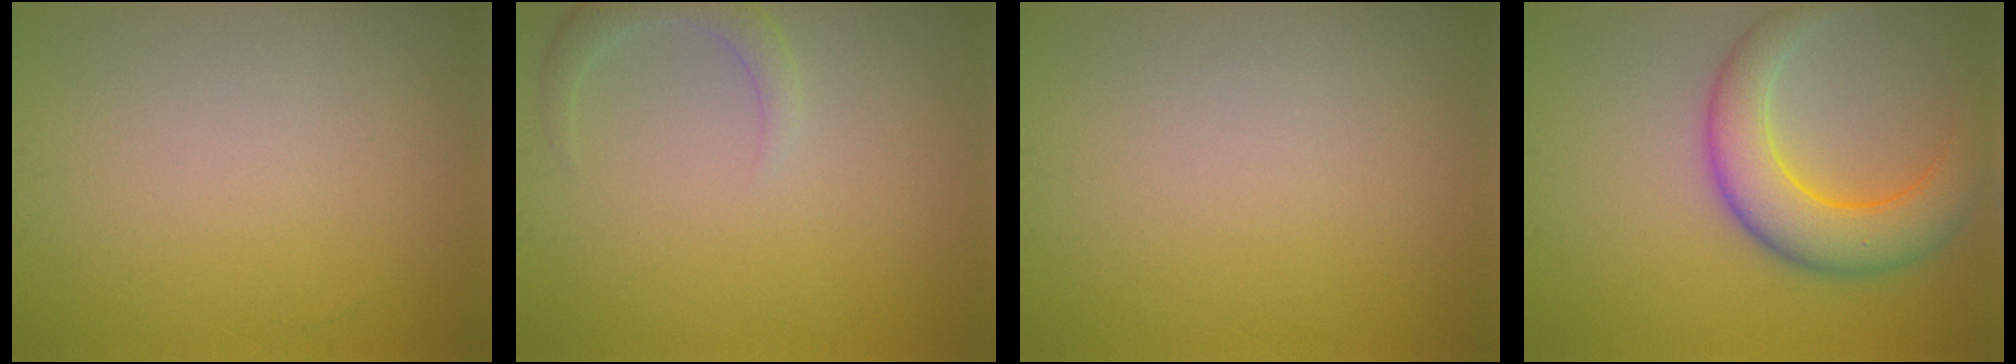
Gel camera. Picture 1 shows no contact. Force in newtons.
{"total": 2.2, "press": 2.2, "slide": 0.3}
{"total": 0.0}
{"total": 6.6, "press": 6.6, "slide": 0.4}